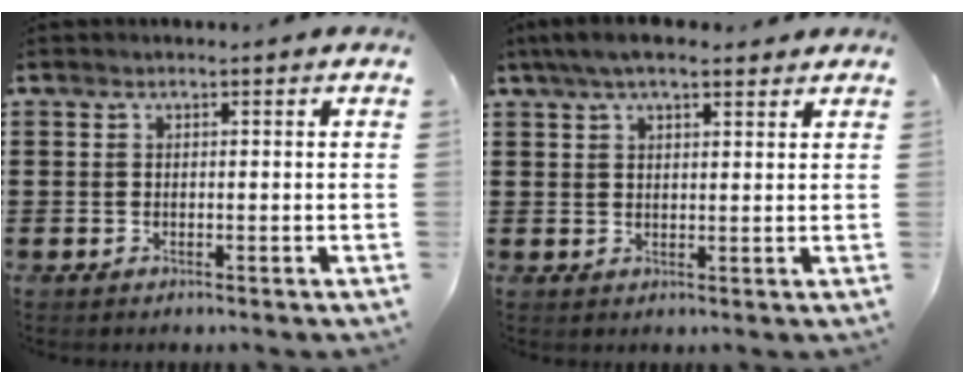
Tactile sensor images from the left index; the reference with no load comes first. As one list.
[{"total": 4.7, "force": [3.5, 1.3, 2.9], "torque": [-0.063, 0.005, 0.063]}]